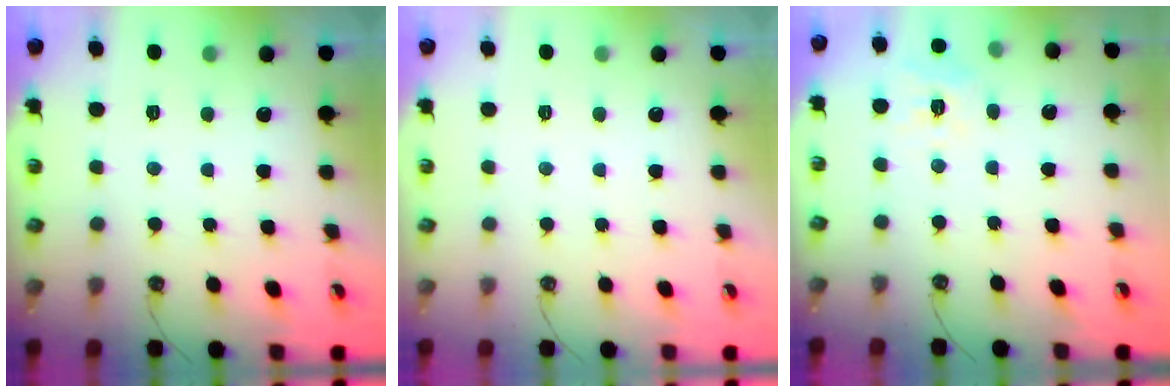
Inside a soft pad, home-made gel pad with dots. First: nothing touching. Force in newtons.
{"total": 0.0}
{"total": 8.8, "press": 8.8, "slide": 0.8}